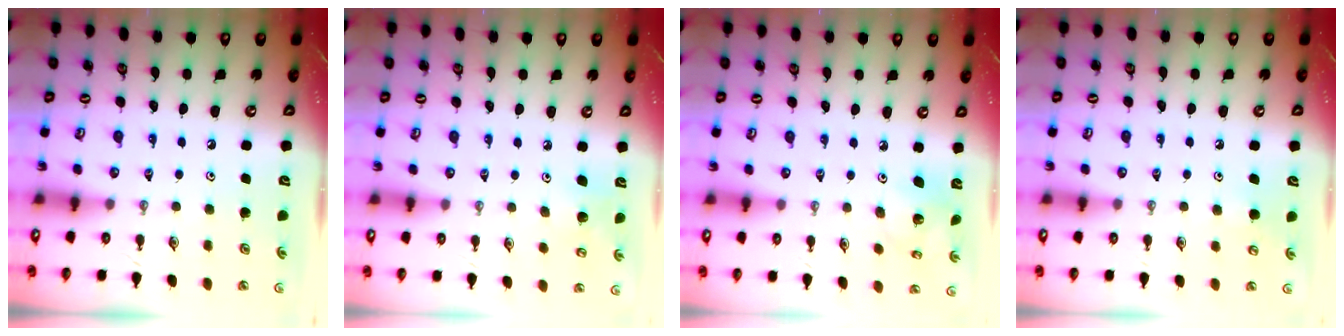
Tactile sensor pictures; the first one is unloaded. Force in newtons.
{"total": 6.1, "press": 5.8, "slide": 1.9}
{"total": 4.9, "press": 4.8, "slide": 0.5}
{"total": 4.3, "press": 4.3, "slide": 0.3}